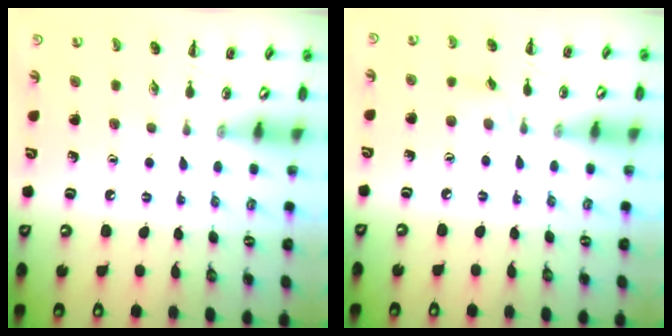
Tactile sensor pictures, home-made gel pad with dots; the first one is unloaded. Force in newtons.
{"total": 3.5, "press": 3.4, "slide": 1.0}